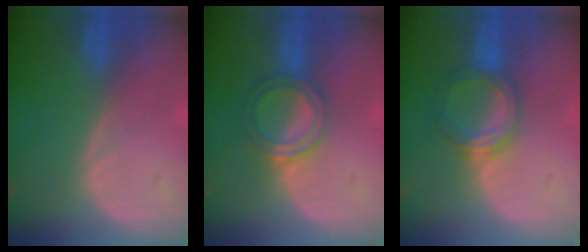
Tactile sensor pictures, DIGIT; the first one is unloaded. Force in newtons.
{"total": 4.8, "press": 4.8, "slide": 0.6}
{"total": 5.1, "press": 5.0, "slide": 1.1}